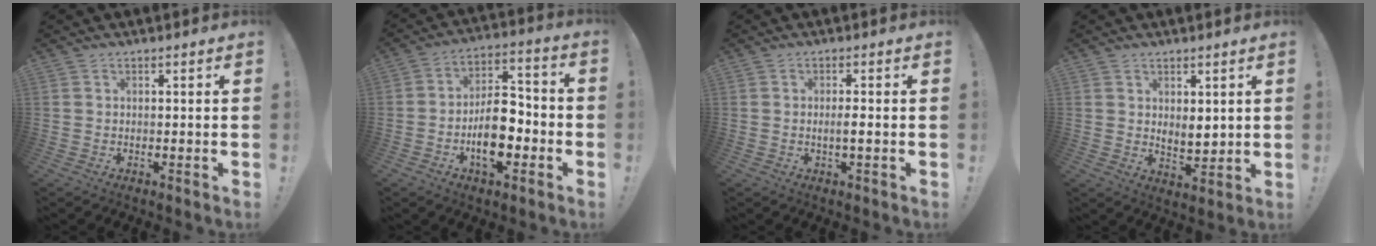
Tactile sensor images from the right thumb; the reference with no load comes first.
{"total": 14.4, "force": [-4.7, 8.3, 10.9], "torque": [-0.179, 0.026, -0.080]}
{"total": 2.5, "force": [-0.4, 0.3, 2.4], "torque": [-0.040, -0.002, -0.010]}
{"total": 5.2, "force": [2.9, 3.4, 2.5], "torque": [-0.027, -0.028, 0.050]}